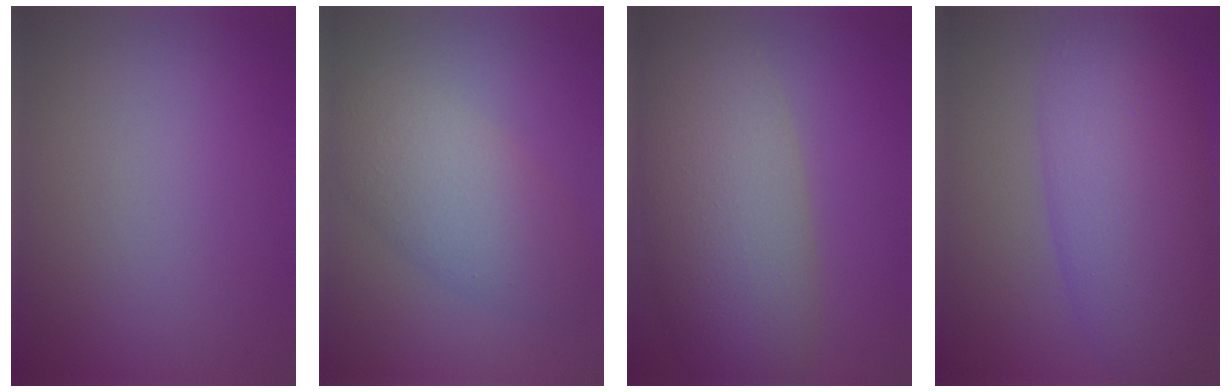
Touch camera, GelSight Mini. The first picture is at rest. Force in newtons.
{"total": 5.3, "press": 5.3, "slide": 0.2}
{"total": 9.0, "press": 9.0, "slide": 0.7}
{"total": 8.1, "press": 8.1, "slide": 0.0}